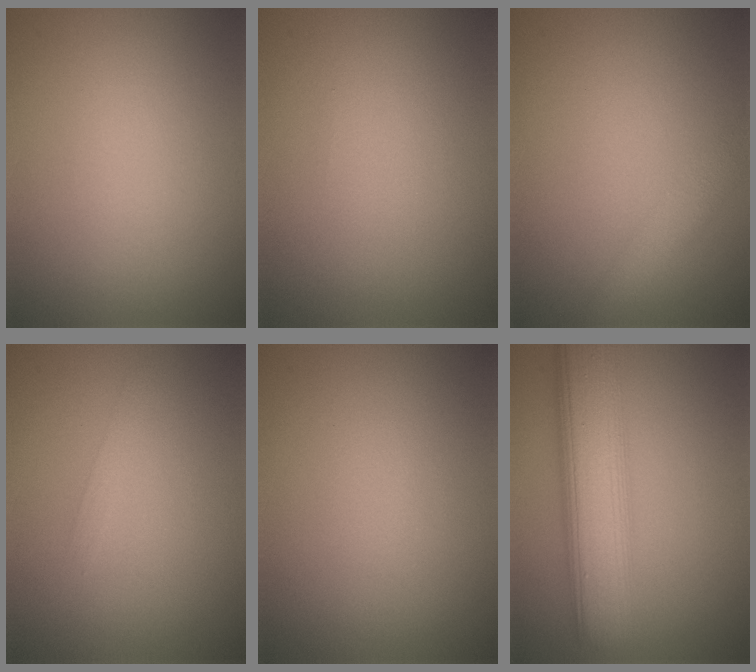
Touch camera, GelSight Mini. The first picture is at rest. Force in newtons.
{"total": 0.0}
{"total": 2.4, "press": 2.4, "slide": 0.1}
{"total": 0.8, "press": 0.8, "slide": 0.1}
{"total": 0.0}
{"total": 8.3, "press": 8.3, "slide": 0.2}